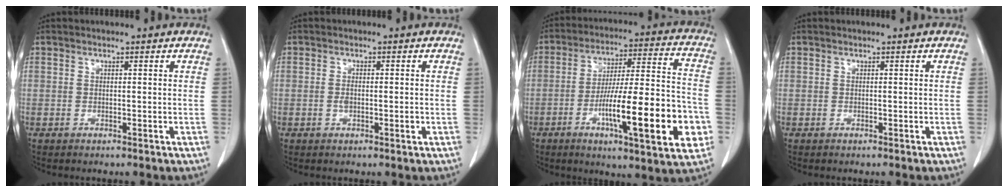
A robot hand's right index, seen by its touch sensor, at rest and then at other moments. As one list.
[{"total": 2.2, "force": [-0.3, 0.9, 1.9], "torque": [-0.040, -0.002, -0.004]}, {"total": 20.7, "force": [-6.3, 2.7, 19.5], "torque": [-0.280, 0.001, -0.093]}, {"total": 0.0}]